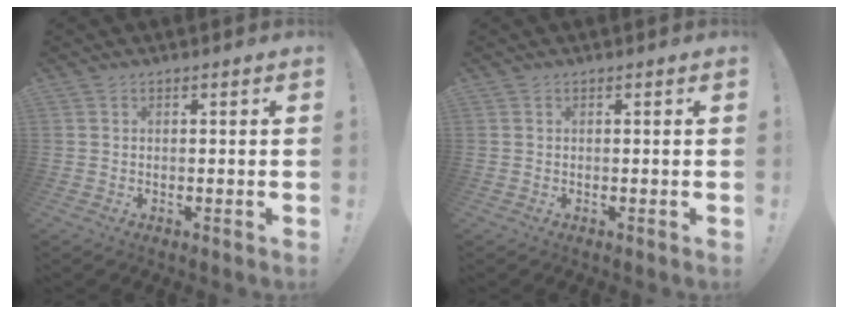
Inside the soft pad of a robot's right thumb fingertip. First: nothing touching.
{"total": 0.0}